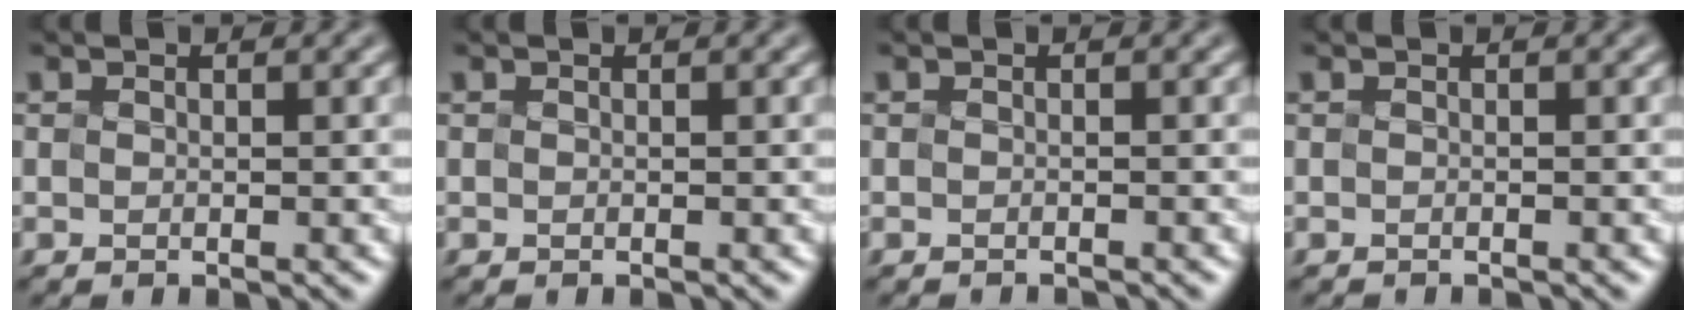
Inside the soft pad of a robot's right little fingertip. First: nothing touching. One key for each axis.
{"total": 0.0}
{"total": 1.2, "fx": -1.2, "fy": 0.1, "fz": 0.3, "tx": 0.005, "ty": -0.003, "tz": -0.018}
{"total": 0.8, "fx": -0.8, "fy": 0.0, "fz": 0.1, "tx": 0.004, "ty": -0.004, "tz": -0.014}